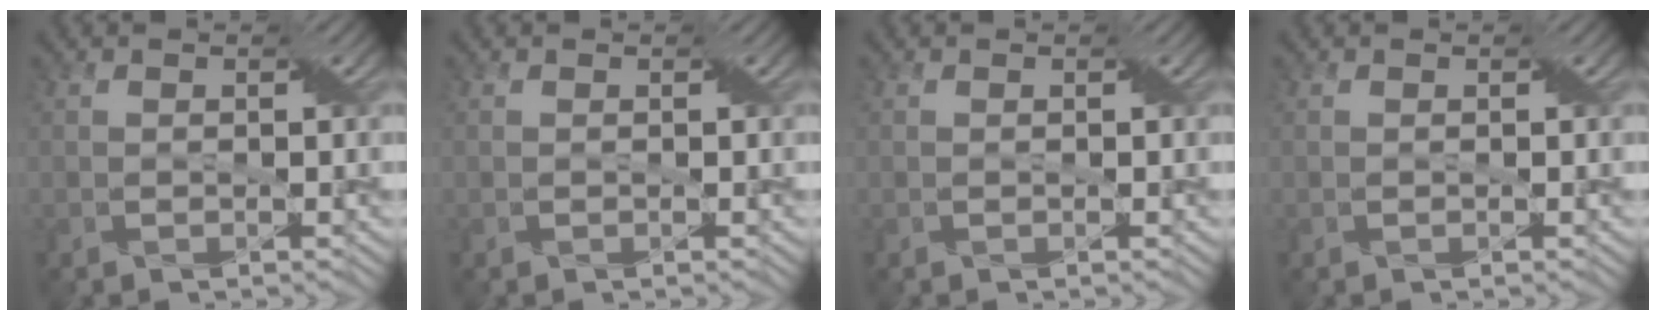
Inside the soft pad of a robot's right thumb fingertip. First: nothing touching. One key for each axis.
{"total": 0.0}
{"total": 0.0}
{"total": 0.0}